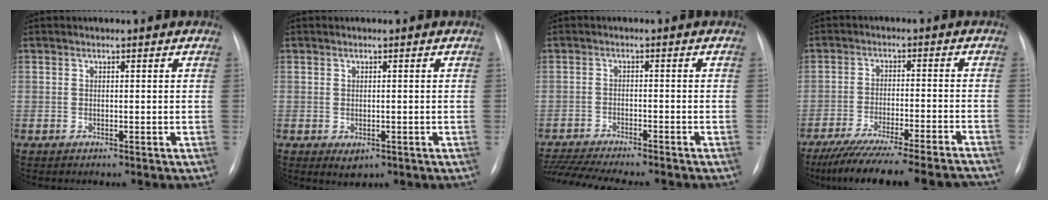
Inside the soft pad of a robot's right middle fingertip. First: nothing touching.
{"total": 1.9, "force": [-0.7, 1.2, 1.2], "torque": [-0.014, -0.002, 0.001]}
{"total": 13.8, "force": [-12.2, 1.2, 6.2], "torque": [-0.102, -0.007, -0.183]}
{"total": 20.5, "force": [-18.2, 1.4, 9.3], "torque": [-0.112, -0.031, -0.259]}